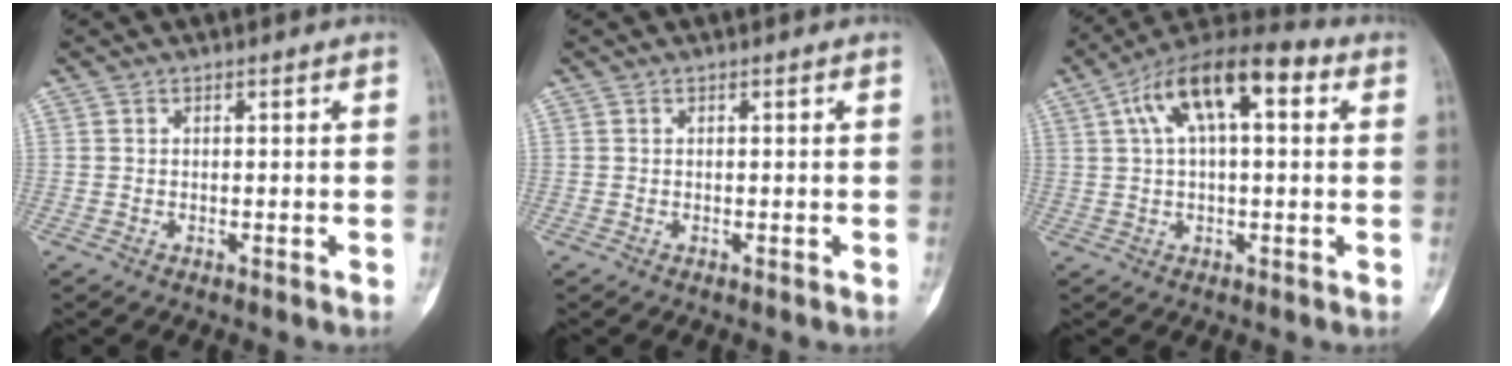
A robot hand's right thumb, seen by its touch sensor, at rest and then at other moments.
{"total": 0.0}
{"total": 14.9, "force": [4.8, 6.5, 12.5], "torque": [-0.202, 0.037, 0.072]}